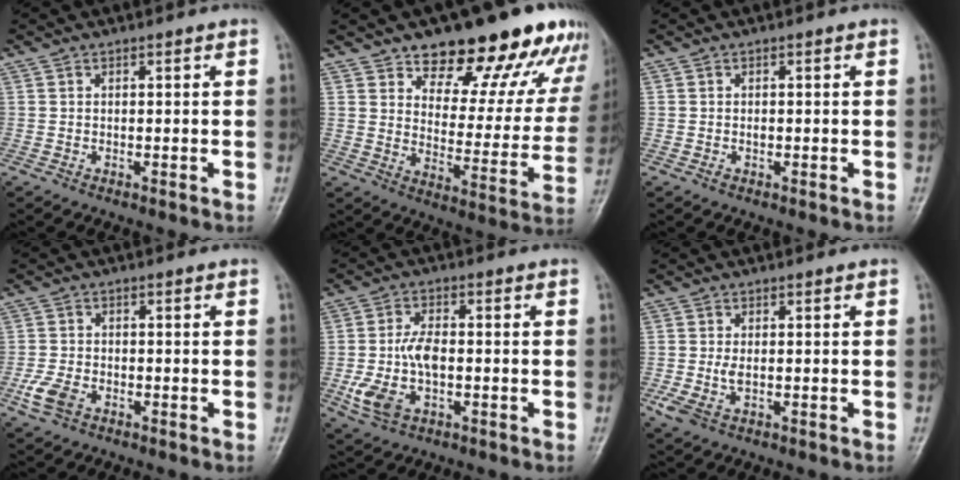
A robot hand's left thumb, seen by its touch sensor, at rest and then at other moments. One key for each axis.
{"total": 21.5, "fx": 15.4, "fy": 9.4, "fz": 11.6, "tx": -0.099, "ty": -0.083, "tz": 0.204}
{"total": 0.8, "fx": -0.3, "fy": 0.6, "fz": 0.5, "tx": -0.011, "ty": 0.004, "tz": -0.005}
{"total": 4.7, "fx": -2.5, "fy": 2.8, "fz": 2.8, "tx": -0.071, "ty": 0.007, "tz": -0.051}
{"total": 9.1, "fx": -1.8, "fy": 5.1, "fz": 7.4, "tx": -0.156, "ty": 0.010, "tz": -0.033}
{"total": 3.6, "fx": -1.0, "fy": 1.9, "fz": 3.0, "tx": -0.079, "ty": 0.000, "tz": -0.017}